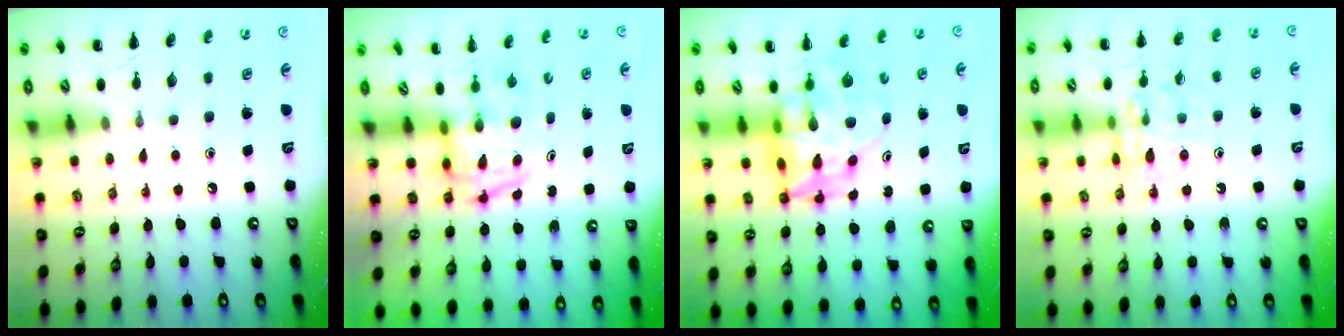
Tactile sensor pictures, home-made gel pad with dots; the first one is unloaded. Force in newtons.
{"total": 3.8, "press": 3.7, "slide": 0.8}
{"total": 10.5, "press": 10.1, "slide": 3.0}
{"total": 11.2, "press": 11.1, "slide": 0.9}